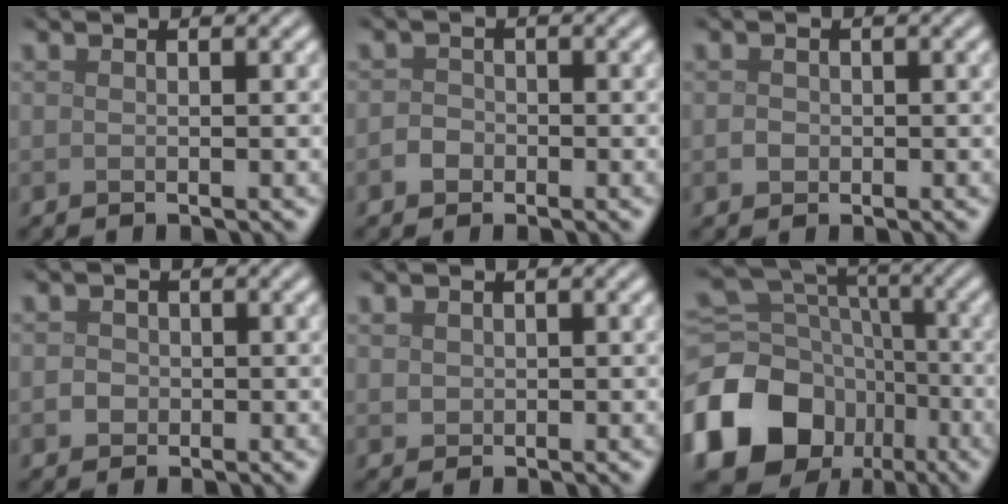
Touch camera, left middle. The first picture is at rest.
{"total": 1.3, "force": [-0.6, 1.1, 0.4], "torque": [-0.003, 0.002, -0.014]}
{"total": 0.9, "force": [-0.2, 0.8, 0.3], "torque": [-0.004, -0.002, -0.005]}
{"total": 1.4, "force": [-0.1, 1.3, 0.4], "torque": [0.004, 0.001, -0.004]}
{"total": 0.9, "force": [0.4, 0.8, 0.2], "torque": [-0.004, -0.002, 0.009]}
{"total": 14.3, "force": [-6.2, 11.2, 6.3], "torque": [-0.156, -0.009, -0.112]}